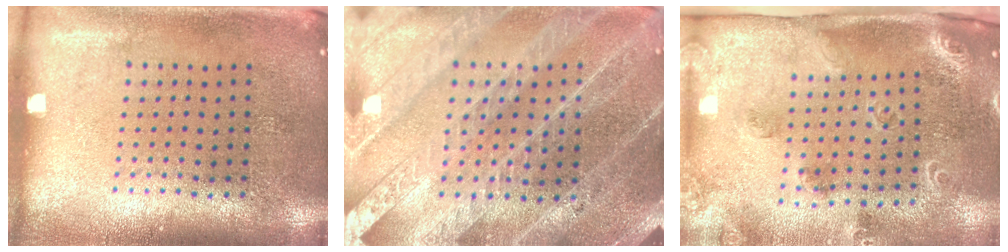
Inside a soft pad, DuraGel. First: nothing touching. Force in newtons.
{"total": 3.7, "press": 3.5, "slide": 1.4}
{"total": 1.8, "press": 1.7, "slide": 0.5}